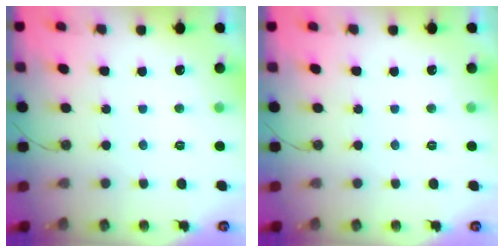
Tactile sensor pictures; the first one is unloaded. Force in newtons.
{"total": 0.0}